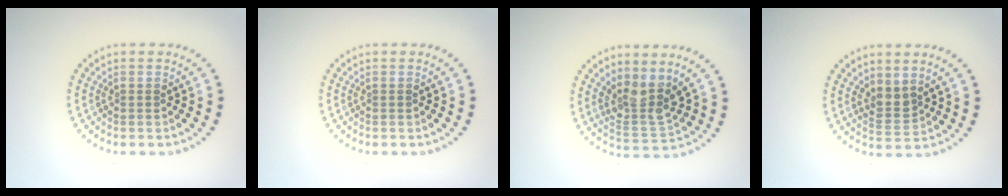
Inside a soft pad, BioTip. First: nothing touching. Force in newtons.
{"total": 0.0}
{"total": 3.7, "press": 3.2, "slide": 1.9}
{"total": 2.1, "press": 1.8, "slide": 1.1}